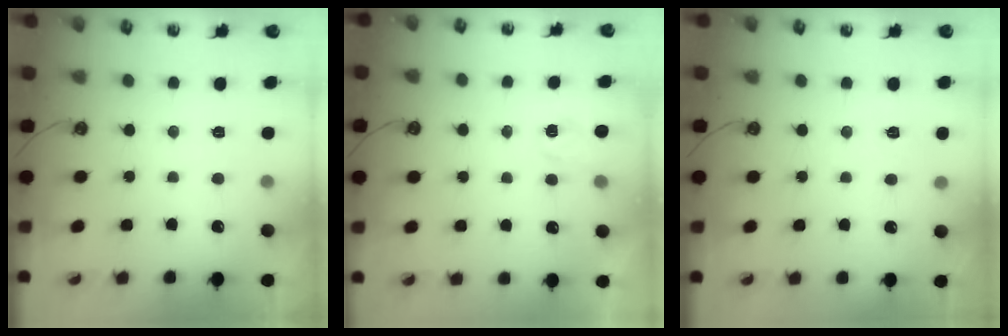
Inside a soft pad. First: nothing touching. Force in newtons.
{"total": 2.9, "press": 2.9, "slide": 0.4}
{"total": 4.2, "press": 4.2, "slide": 0.6}